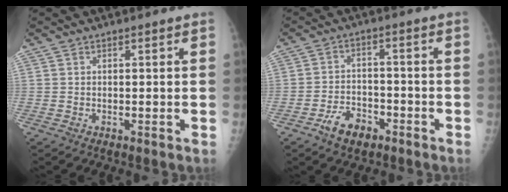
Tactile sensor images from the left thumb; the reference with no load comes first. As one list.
[{"total": 6.6, "force": [-4.1, 3.8, 3.4], "torque": [-0.047, 0.027, -0.070]}]